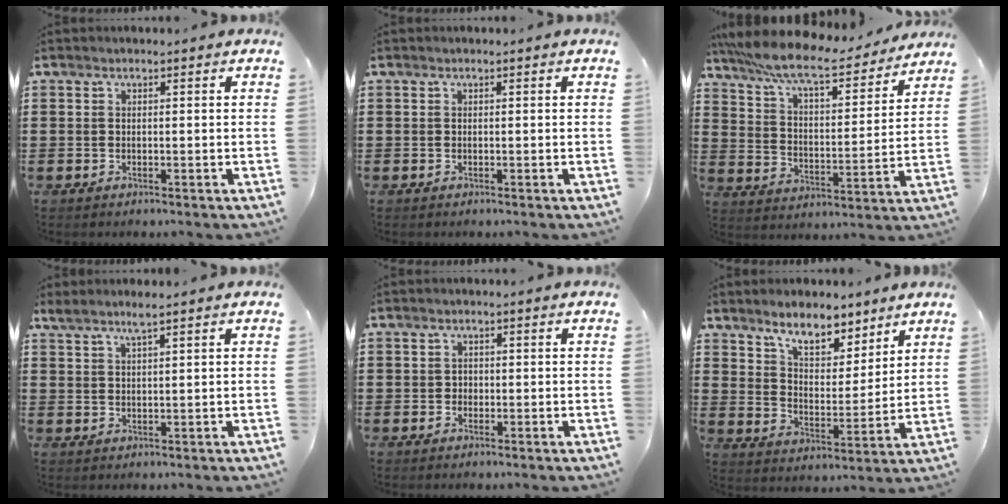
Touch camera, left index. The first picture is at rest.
{"total": 0.0}
{"total": 9.4, "force": [8.2, 1.2, 4.4], "torque": [-0.117, -0.044, 0.139]}
{"total": 2.8, "force": [2.1, -0.1, 1.9], "torque": [-0.041, 0.001, 0.038]}
{"total": 0.9, "force": [0.0, 0.9, 0.3], "torque": [-0.010, 0.006, -0.001]}
{"total": 7.8, "force": [6.8, 2.6, 3.0], "torque": [-0.067, -0.023, 0.122]}